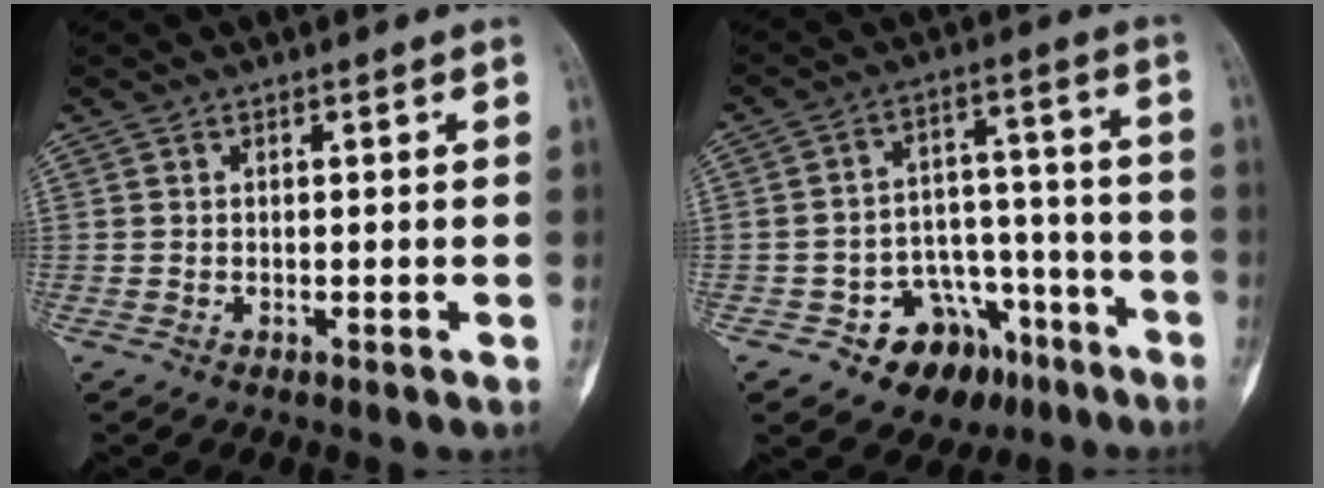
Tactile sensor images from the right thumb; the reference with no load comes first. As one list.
[{"total": 13.1, "force": [-7.7, 9.2, 5.4], "torque": [-0.026, 0.086, -0.109]}]